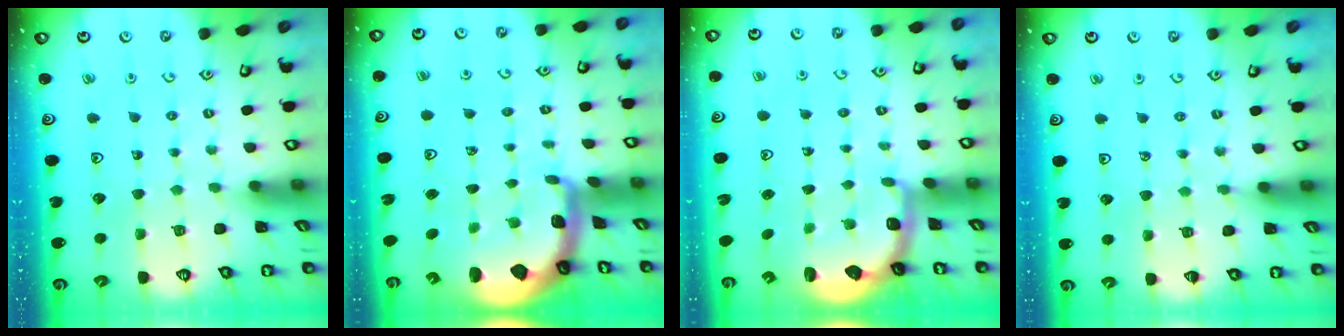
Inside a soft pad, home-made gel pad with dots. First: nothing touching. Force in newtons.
{"total": 1.9, "press": 1.8, "slide": 0.5}
{"total": 2.6, "press": 1.9, "slide": 1.7}
{"total": 3.0, "press": 2.9, "slide": 0.5}